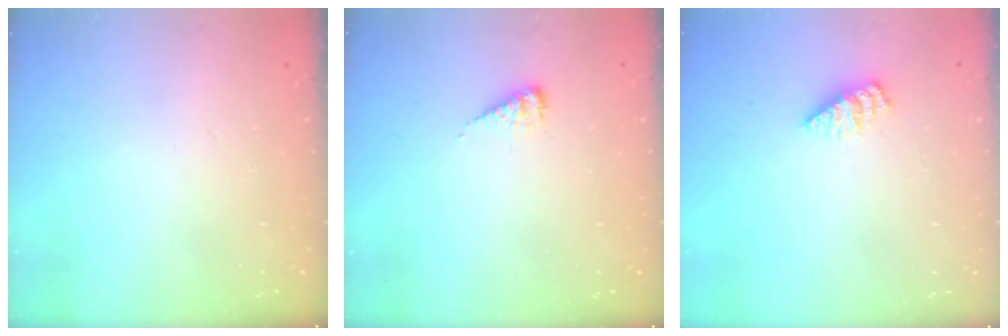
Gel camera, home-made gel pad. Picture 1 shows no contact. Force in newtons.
{"total": 4.0, "press": 4.0, "slide": 0.5}
{"total": 2.5, "press": 2.5, "slide": 0.3}